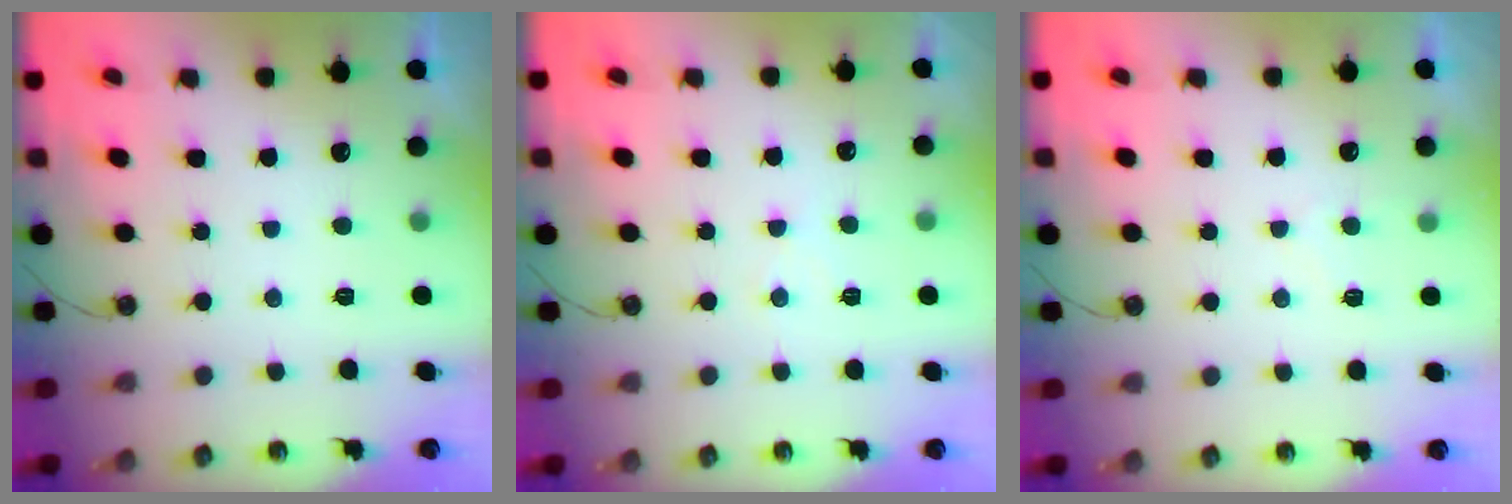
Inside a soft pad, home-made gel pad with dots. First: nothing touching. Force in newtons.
{"total": 5.0, "press": 5.0, "slide": 0.7}
{"total": 4.1, "press": 4.1, "slide": 0.4}